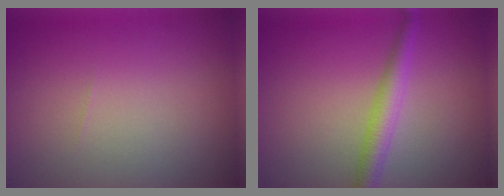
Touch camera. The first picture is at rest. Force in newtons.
{"total": 3.0, "press": 3.0, "slide": 0.0}